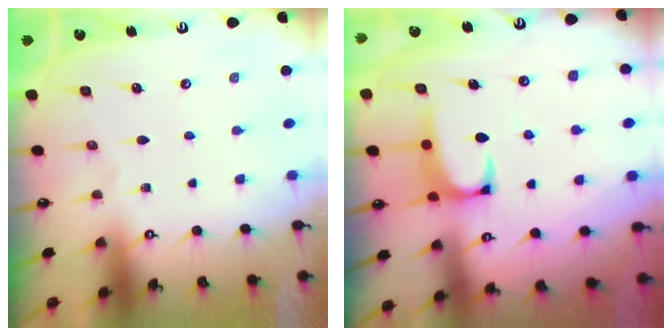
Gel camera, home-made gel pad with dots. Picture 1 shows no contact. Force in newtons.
{"total": 1.9, "press": 1.7, "slide": 0.8}